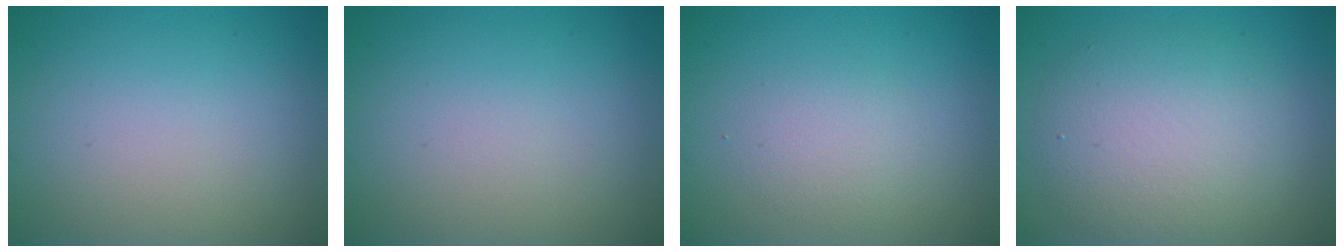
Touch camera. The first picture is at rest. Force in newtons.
{"total": 0.0}
{"total": 1.7, "press": 1.7, "slide": 0.0}
{"total": 6.1, "press": 6.1, "slide": 0.1}